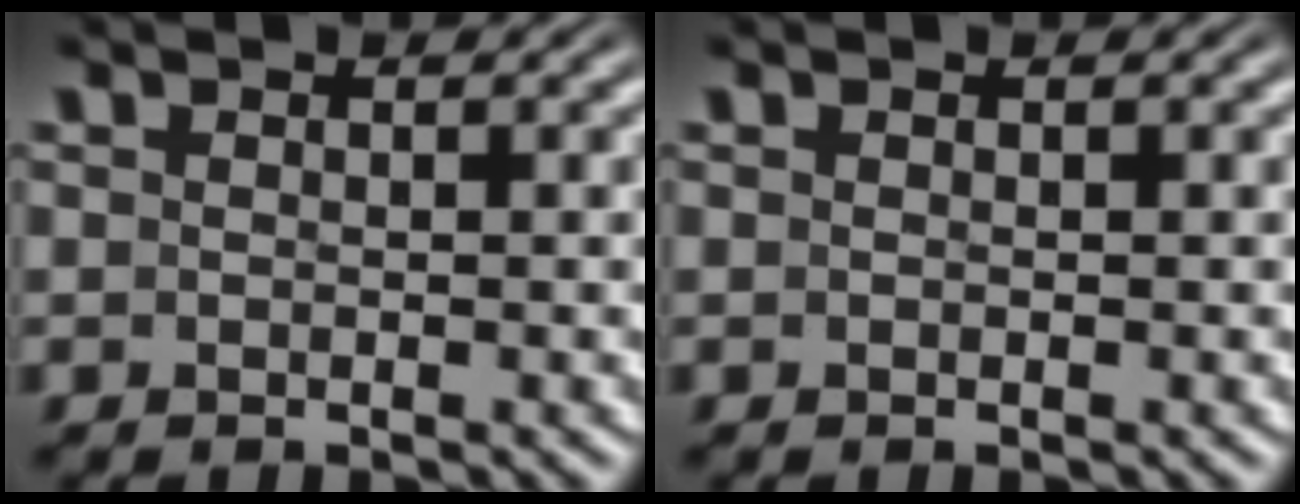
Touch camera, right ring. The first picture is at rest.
{"total": 0.0}